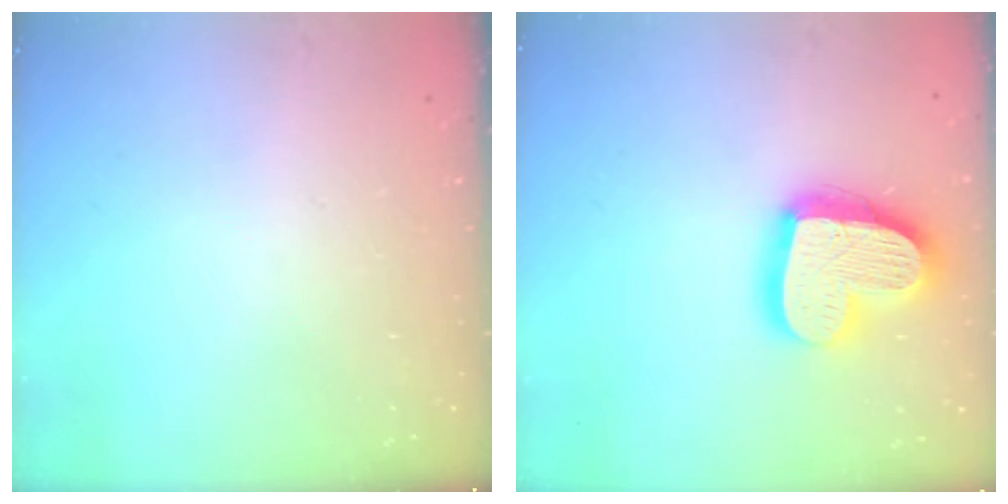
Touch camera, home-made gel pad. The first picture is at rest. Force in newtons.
{"total": 21.1, "press": 21.0, "slide": 1.8}